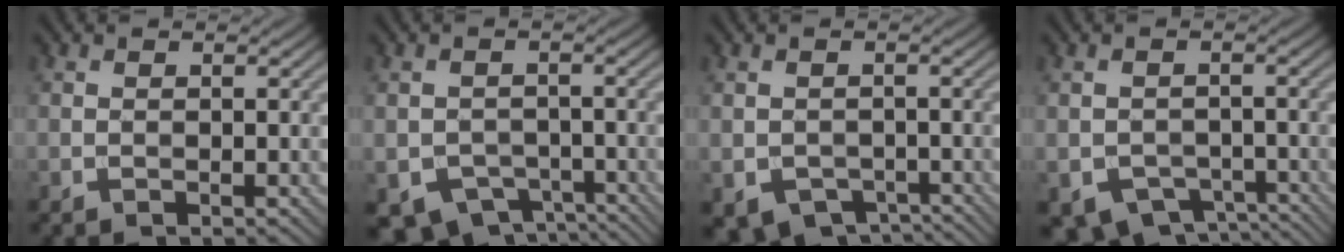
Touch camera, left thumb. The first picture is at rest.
{"total": 6.0, "force": [-3.8, 3.9, 2.4], "torque": [-0.040, -0.020, -0.059]}
{"total": 4.3, "force": [-2.5, 2.9, 1.8], "torque": [-0.033, -0.020, -0.035]}
{"total": 5.6, "force": [-3.6, 3.5, 2.4], "torque": [-0.038, -0.021, -0.053]}